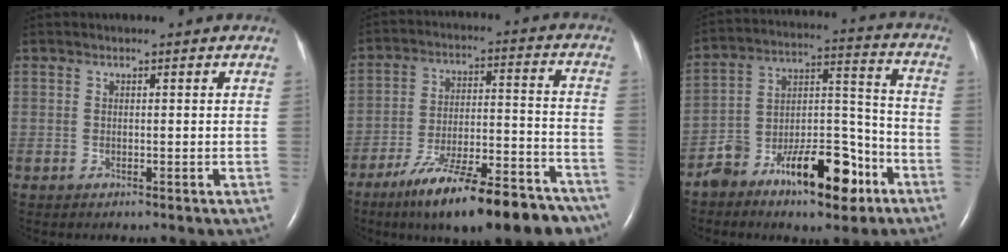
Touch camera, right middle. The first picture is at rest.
{"total": 21.3, "force": [-16.3, 4.8, 12.9], "torque": [-0.146, 0.026, -0.253]}
{"total": 15.1, "force": [-9.3, 5.7, 10.4], "torque": [-0.161, 0.034, -0.150]}